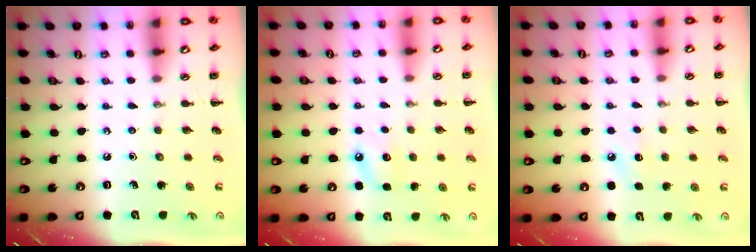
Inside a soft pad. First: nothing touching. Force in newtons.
{"total": 7.4, "press": 7.1, "slide": 2.1}
{"total": 6.1, "press": 5.9, "slide": 1.5}